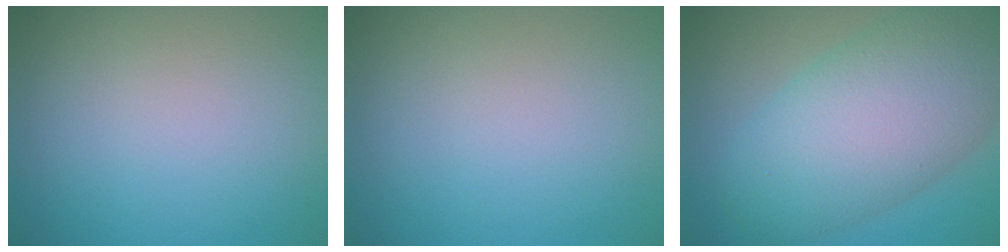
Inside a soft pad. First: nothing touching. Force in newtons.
{"total": 0.0}
{"total": 9.9, "press": 9.9, "slide": 0.6}